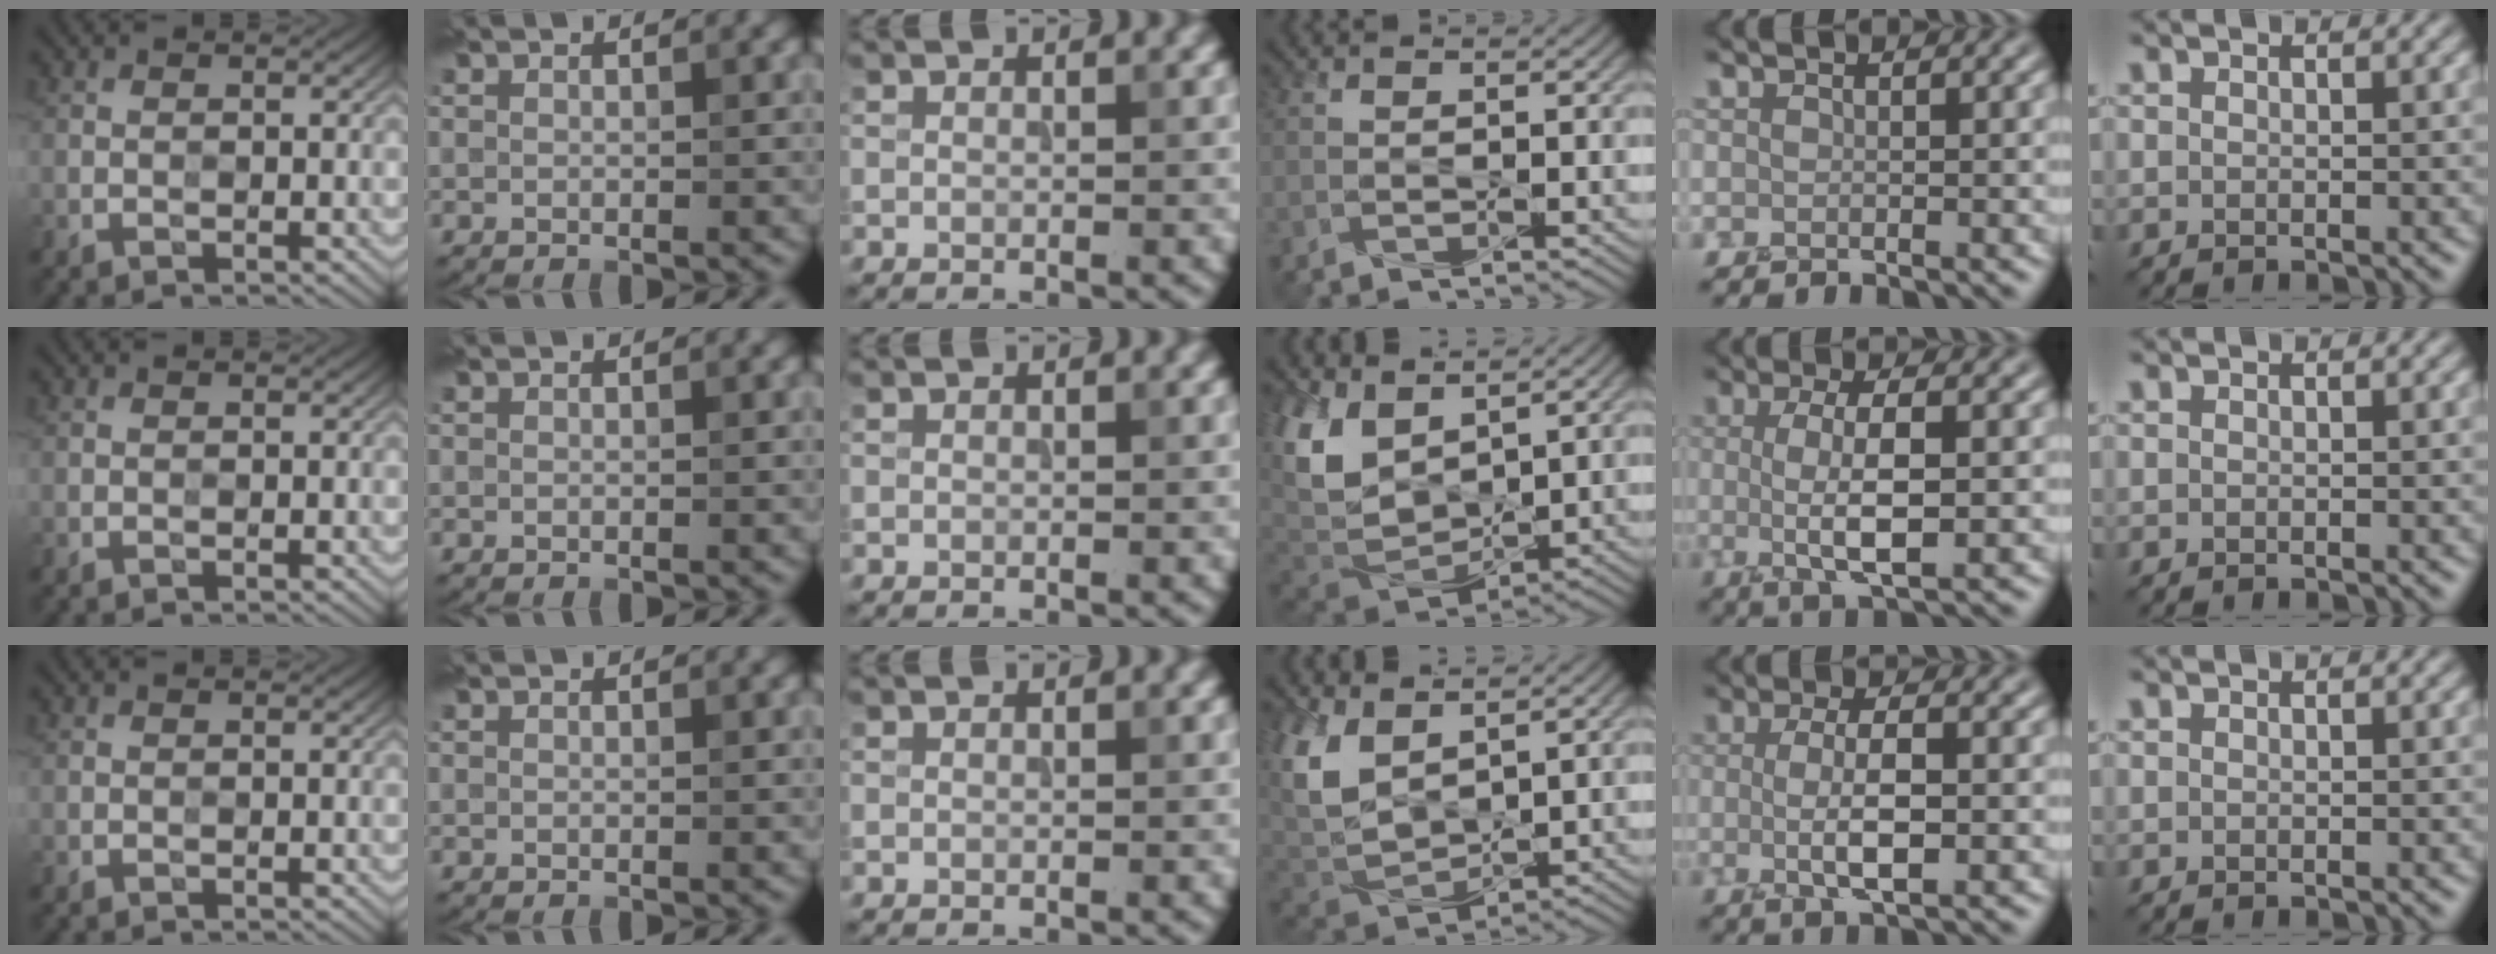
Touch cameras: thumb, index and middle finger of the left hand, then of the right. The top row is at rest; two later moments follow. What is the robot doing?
{"motion": "squeeze", "object": "foam earplug"}